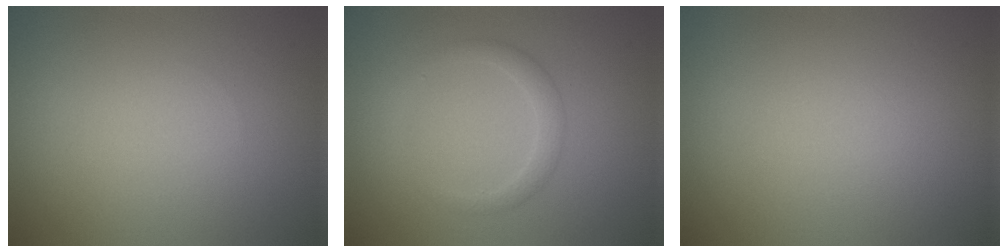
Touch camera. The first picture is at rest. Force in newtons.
{"total": 1.8, "press": 1.8, "slide": 0.0}
{"total": 0.0}